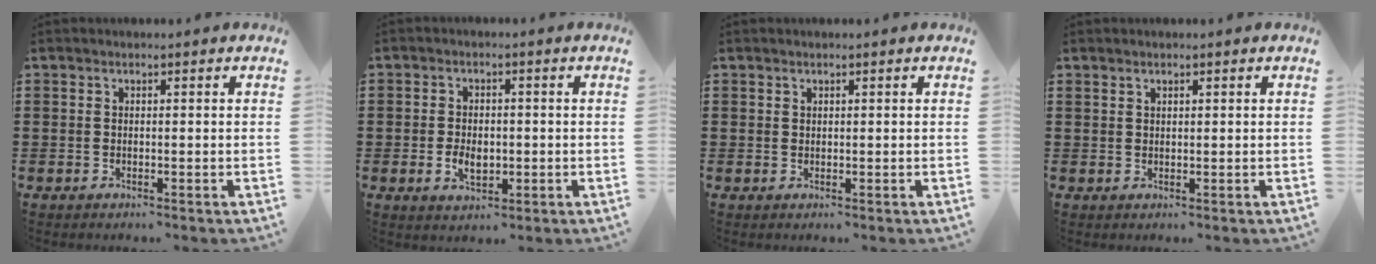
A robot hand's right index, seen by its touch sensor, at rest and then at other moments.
{"total": 3.6, "force": [-0.7, 2.1, 2.8], "torque": [-0.048, -0.003, -0.012]}
{"total": 0.5, "force": [0.4, 0.4, 0.0], "torque": [-0.002, 0.001, 0.009]}
{"total": 0.7, "force": [0.5, 0.4, 0.3], "torque": [-0.007, 0.001, 0.009]}